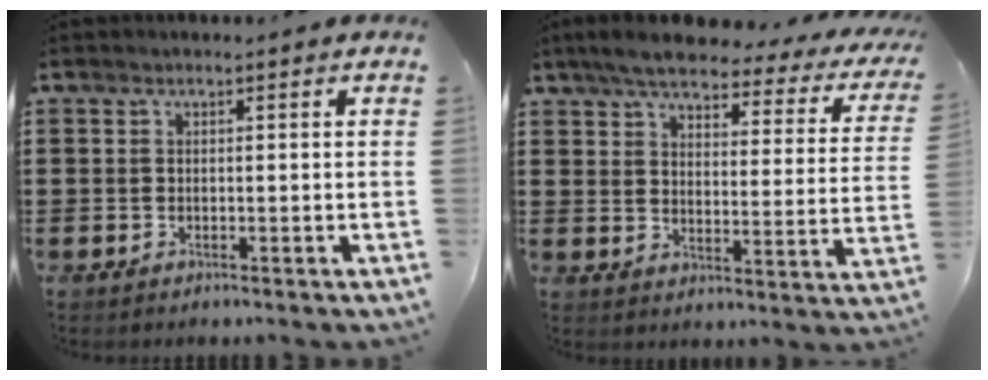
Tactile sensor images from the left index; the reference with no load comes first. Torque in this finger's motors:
{"motor_torque": [2.14, 0.00, 0.59, 0.01]}